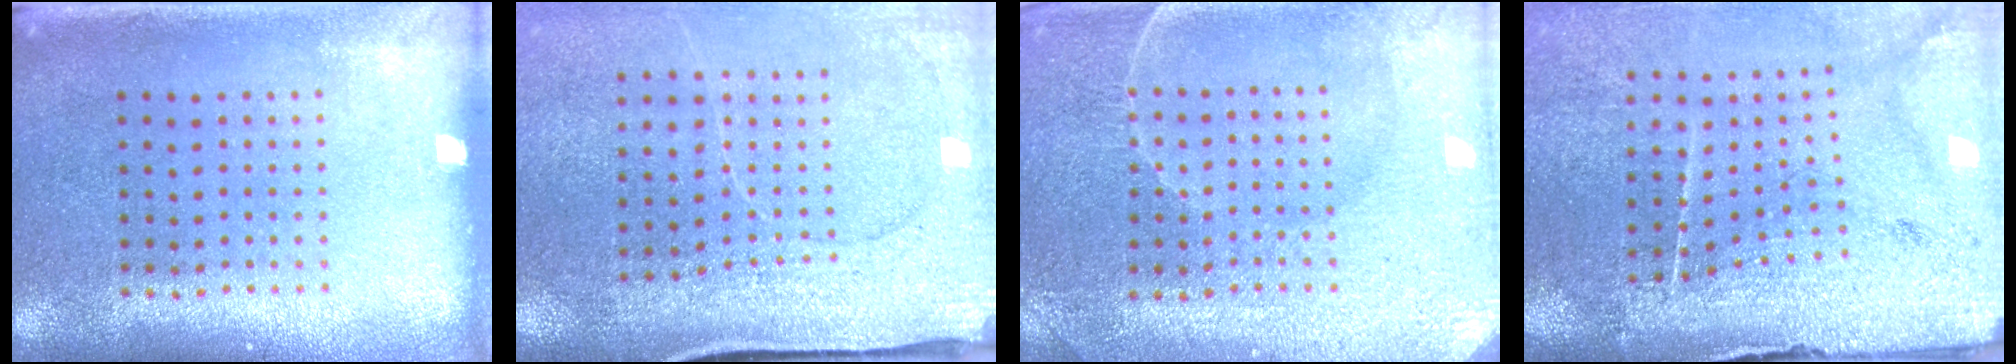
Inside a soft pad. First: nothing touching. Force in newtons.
{"total": 3.0, "press": 2.8, "slide": 1.1}
{"total": 3.7, "press": 3.7, "slide": 0.6}
{"total": 3.5, "press": 3.3, "slide": 0.9}